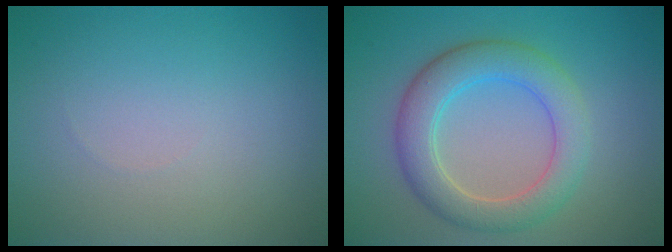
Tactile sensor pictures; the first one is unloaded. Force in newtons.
{"total": 5.3, "press": 5.3, "slide": 0.3}